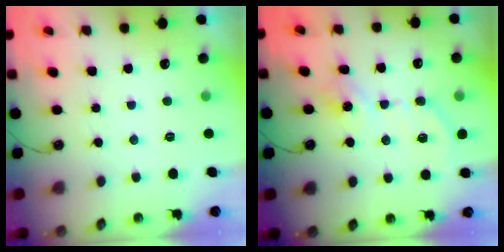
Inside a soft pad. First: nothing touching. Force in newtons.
{"total": 9.4, "press": 9.4, "slide": 0.3}